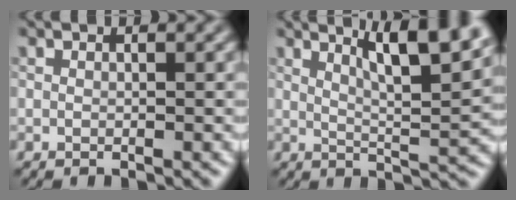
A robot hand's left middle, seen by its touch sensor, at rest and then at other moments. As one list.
[{"total": 8.4, "force": [4.5, 1.8, 6.8], "torque": [-0.085, 0.012, 0.066]}]